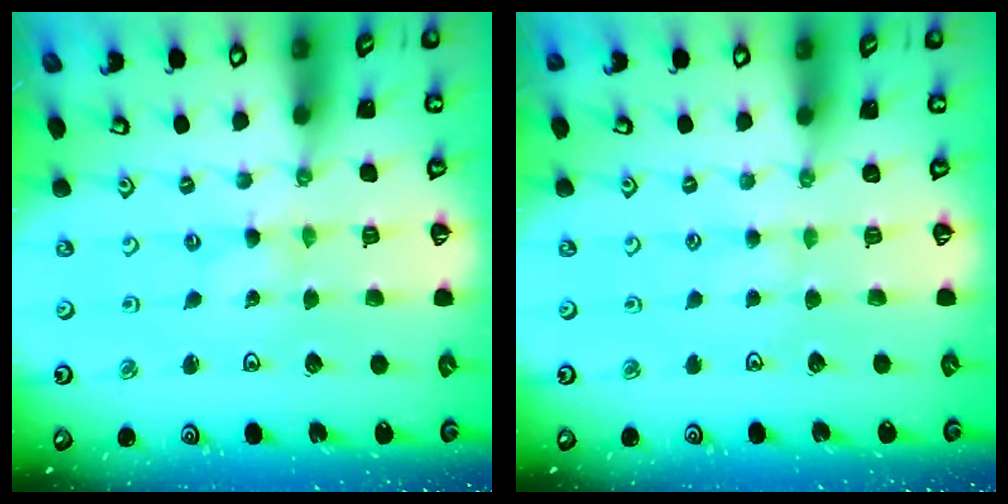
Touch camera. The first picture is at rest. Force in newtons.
{"total": 1.8, "press": 1.7, "slide": 0.3}